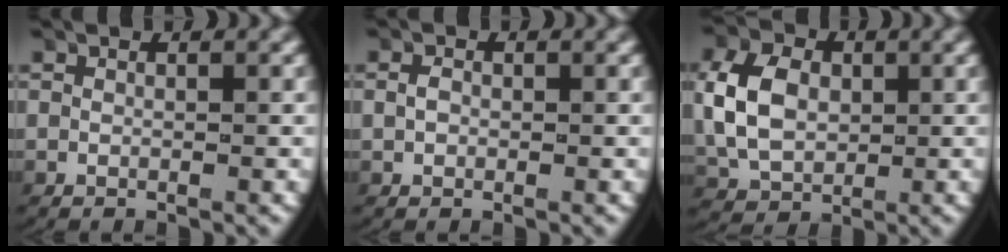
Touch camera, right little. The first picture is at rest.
{"total": 0.9, "force": [-0.1, 0.7, 0.6], "torque": [-0.018, 0.001, 0.000]}
{"total": 6.1, "force": [0.4, 4.7, 3.8], "torque": [-0.089, -0.009, 0.015]}